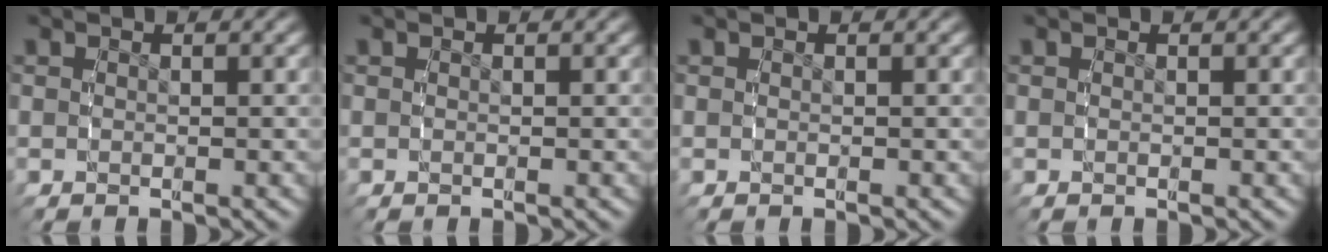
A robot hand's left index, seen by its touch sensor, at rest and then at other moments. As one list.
[{"total": 0.0}, {"total": 0.0}, {"total": 0.0}]